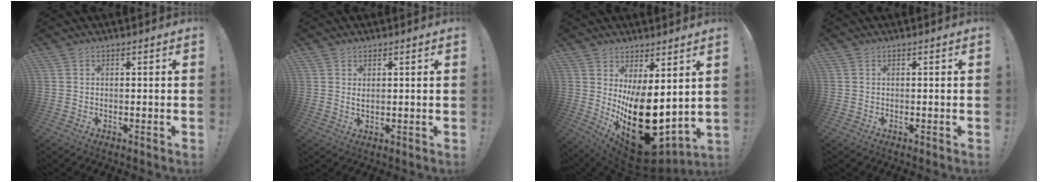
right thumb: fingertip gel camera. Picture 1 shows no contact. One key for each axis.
{"total": 1.6, "fx": 1.2, "fy": 0.6, "fz": 0.9, "tx": -0.002, "ty": -0.008, "tz": 0.019}
{"total": 21.0, "fx": 0.1, "fy": 11.4, "fz": 17.7, "tx": -0.275, "ty": -0.034, "tz": 0.020}
{"total": 0.0}